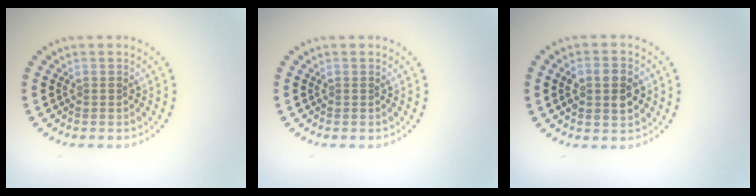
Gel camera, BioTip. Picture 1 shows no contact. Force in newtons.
{"total": 0.0}
{"total": 3.6, "press": 3.5, "slide": 0.3}